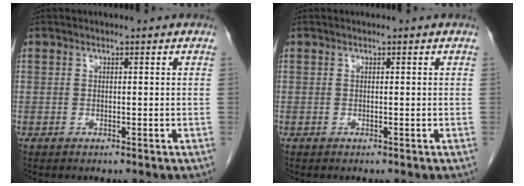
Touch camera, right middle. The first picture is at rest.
{"total": 0.0}